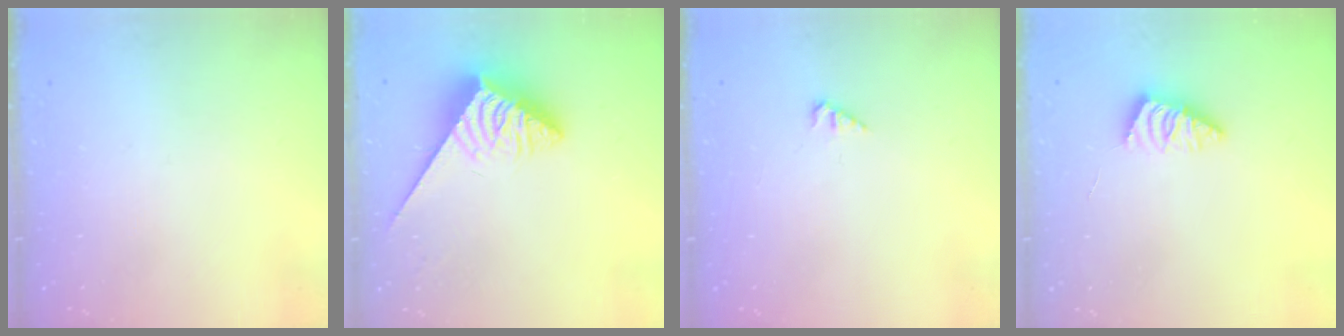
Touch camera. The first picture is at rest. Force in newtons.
{"total": 3.8, "press": 3.8, "slide": 0.4}
{"total": 2.4, "press": 2.4, "slide": 0.2}
{"total": 2.9, "press": 2.8, "slide": 0.6}